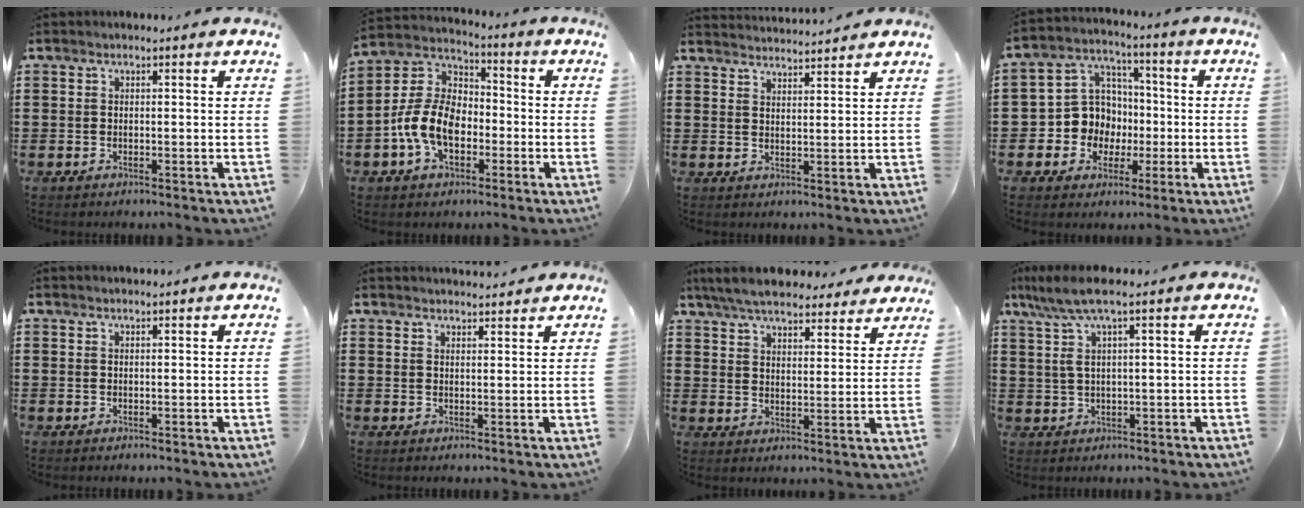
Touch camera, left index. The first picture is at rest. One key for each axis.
{"total": 9.7, "fx": -3.3, "fy": 6.2, "fz": 6.8, "tx": -0.178, "ty": 0.001, "tz": -0.073}
{"total": 2.8, "fx": 2.7, "fy": -0.4, "fz": -0.3, "tx": -0.004, "ty": -0.013, "tz": 0.051}
{"total": 8.5, "fx": -0.7, "fy": 8.3, "fz": 1.9, "tx": -0.088, "ty": 0.000, "tz": -0.011}
{"total": 0.5, "fx": 0.5, "fy": -0.1, "fz": 0.1, "tx": -0.003, "ty": -0.001, "tz": 0.011}
{"total": 2.2, "fx": 2.2, "fy": -0.1, "fz": -0.1, "tx": -0.003, "ty": -0.003, "tz": 0.042}
{"total": 6.6, "fx": 6.2, "fy": 1.0, "fz": 2.0, "tx": -0.063, "ty": -0.020, "tz": 0.113}
{"total": 5.1, "fx": 2.4, "fy": 0.2, "fz": 4.5, "tx": -0.111, "ty": -0.007, "tz": 0.034}